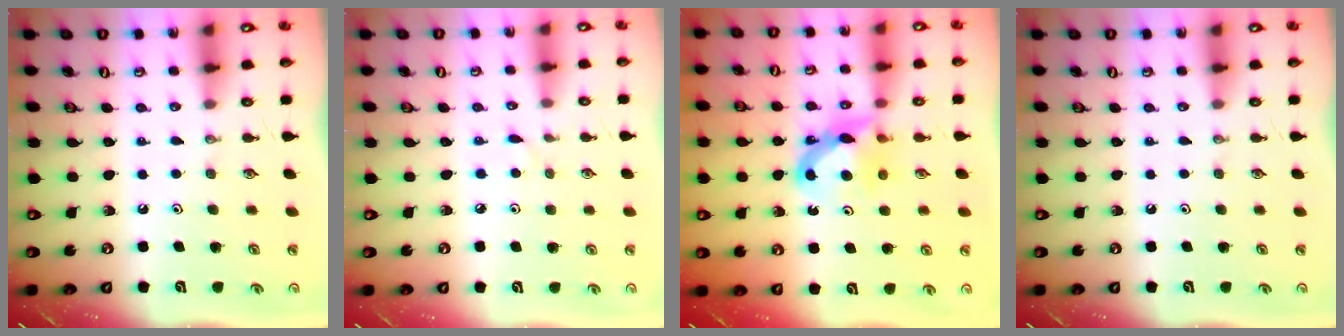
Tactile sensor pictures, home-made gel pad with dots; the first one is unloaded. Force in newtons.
{"total": 2.6, "press": 2.6, "slide": 0.3}
{"total": 7.5, "press": 7.5, "slide": 0.5}
{"total": 0.0}